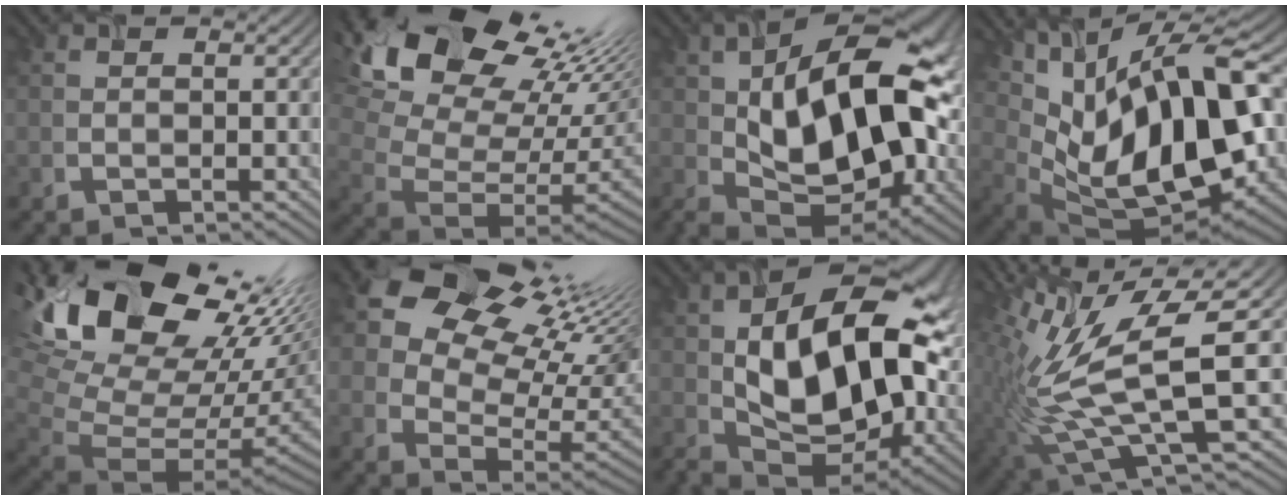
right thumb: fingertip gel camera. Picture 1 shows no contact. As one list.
[{"total": 18.8, "force": [10.1, 10.4, 11.9], "torque": [-0.201, 0.029, 0.205]}, {"total": 16.7, "force": [1.1, 9.7, 13.6], "torque": [-0.213, 0.010, 0.017]}, {"total": 17.5, "force": [4.6, 8.6, 14.6], "torque": [-0.271, 0.005, 0.093]}, {"total": 19.0, "force": [7.7, 12.0, 12.6], "torque": [-0.204, -0.007, 0.191]}, {"total": 15.9, "force": [9.9, 8.6, 8.9], "torque": [-0.168, 0.022, 0.169]}, {"total": 15.2, "force": [0.7, 9.2, 12.0], "torque": [-0.192, 0.004, 0.017]}, {"total": 12.8, "force": [0.3, 3.6, 12.3], "torque": [-0.251, -0.001, 0.025]}]